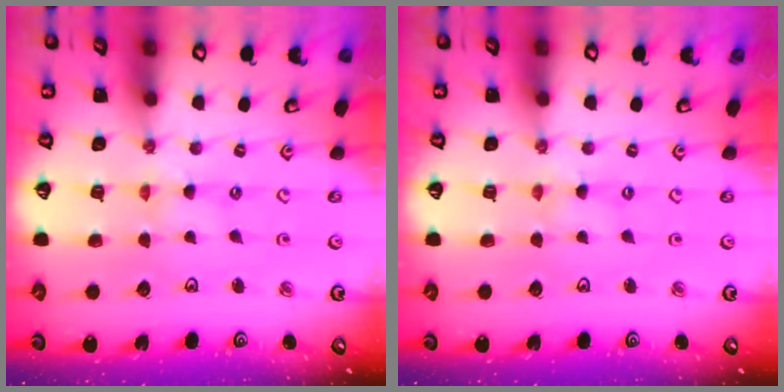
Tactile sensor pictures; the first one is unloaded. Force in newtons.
{"total": 0.0}